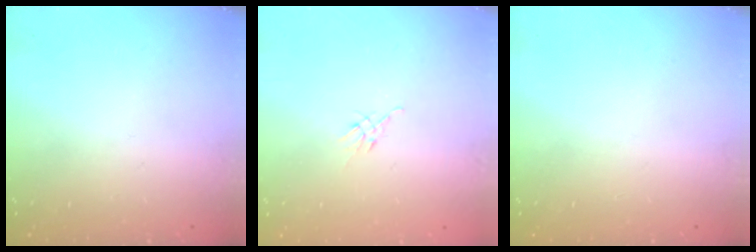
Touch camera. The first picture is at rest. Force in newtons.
{"total": 2.6, "press": 2.5, "slide": 0.7}
{"total": 0.0}